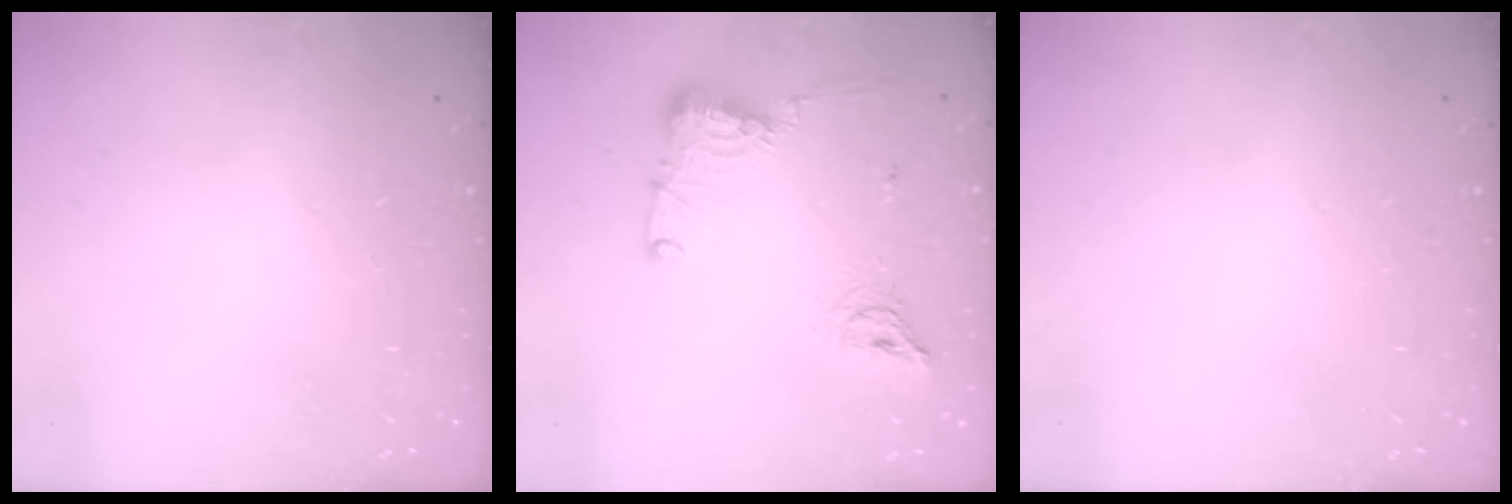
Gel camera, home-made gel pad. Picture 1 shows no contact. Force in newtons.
{"total": 11.6, "press": 11.5, "slide": 1.6}
{"total": 0.0}